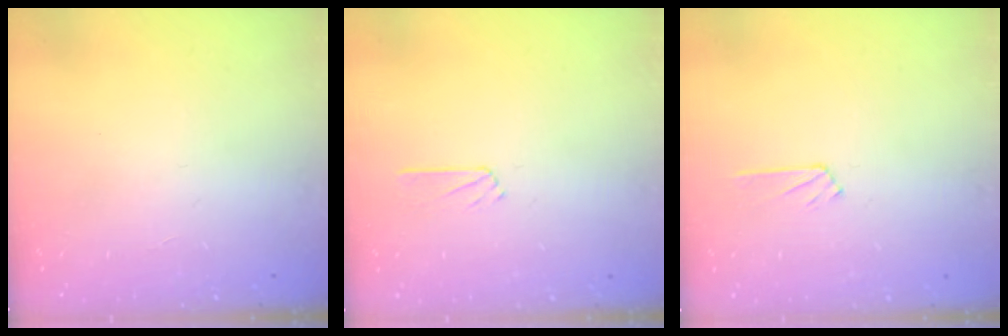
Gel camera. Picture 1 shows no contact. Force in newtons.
{"total": 2.5, "press": 2.5, "slide": 0.2}
{"total": 4.0, "press": 4.0, "slide": 0.5}